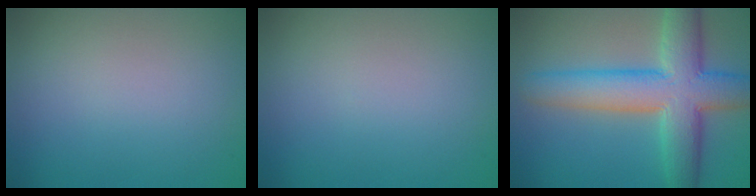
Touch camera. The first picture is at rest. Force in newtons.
{"total": 0.0}
{"total": 9.1, "press": 9.1, "slide": 0.3}